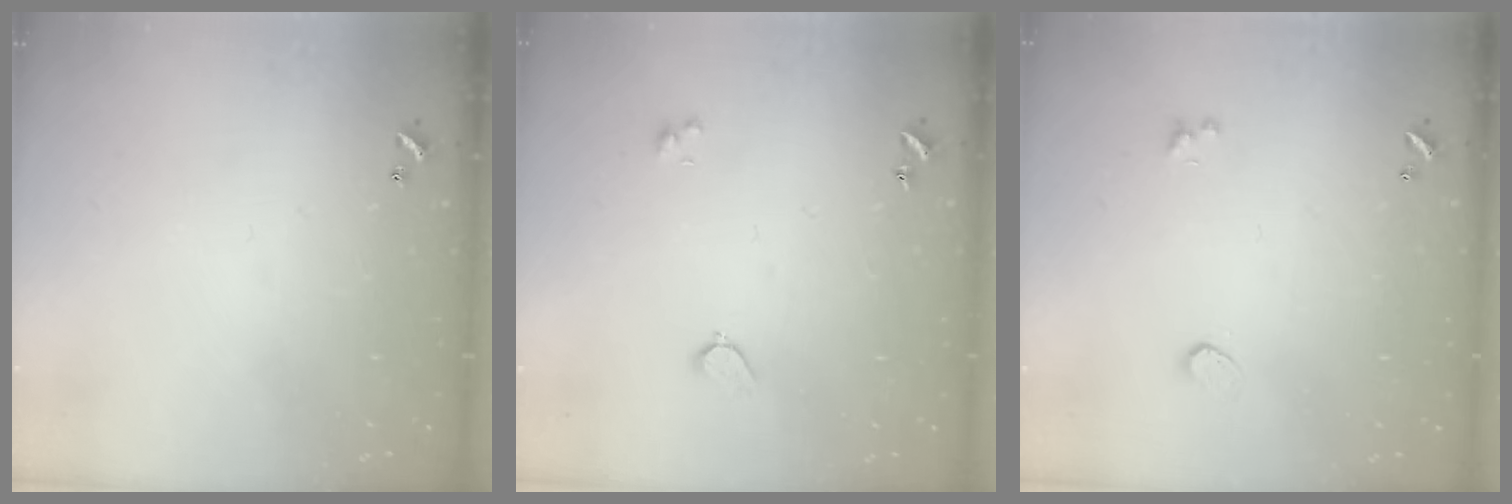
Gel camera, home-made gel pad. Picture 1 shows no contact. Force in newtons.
{"total": 2.1, "press": 2.0, "slide": 0.6}
{"total": 0.7, "press": 0.5, "slide": 0.4}